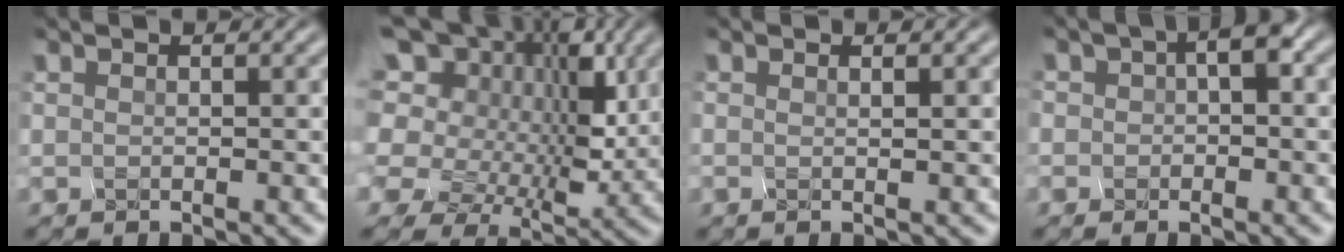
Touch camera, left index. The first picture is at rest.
{"total": 14.8, "force": [5.6, 10.7, 8.5], "torque": [-0.198, 0.058, 0.101]}
{"total": 0.6, "force": [-0.1, 0.1, 0.6], "torque": [-0.006, 0.005, -0.008]}
{"total": 2.0, "force": [-0.4, 1.2, 1.5], "torque": [-0.032, 0.006, 0.006]}